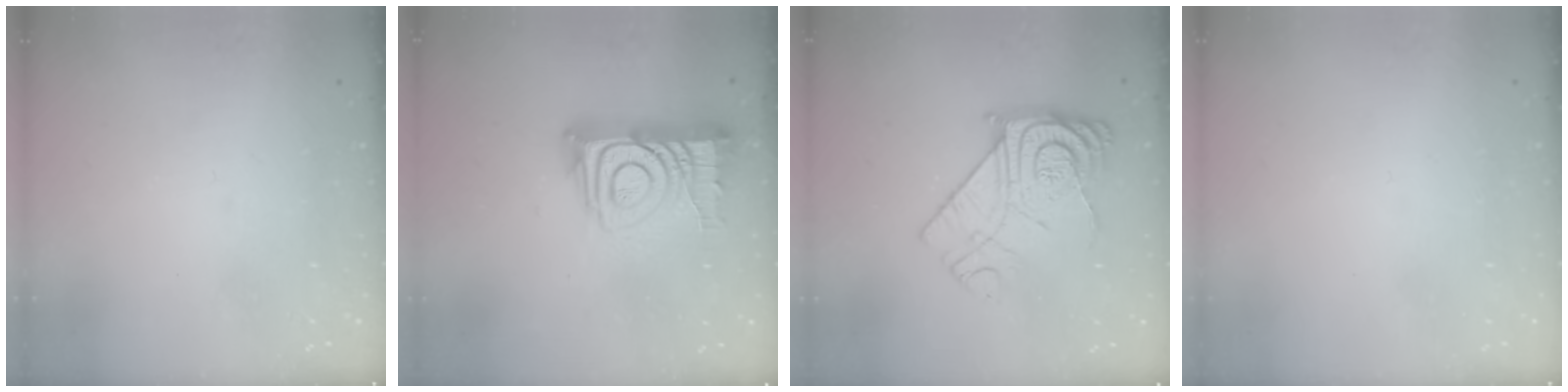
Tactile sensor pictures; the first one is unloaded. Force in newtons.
{"total": 14.2, "press": 14.2, "slide": 1.2}
{"total": 16.4, "press": 16.3, "slide": 1.7}
{"total": 1.6, "press": 1.6, "slide": 0.1}